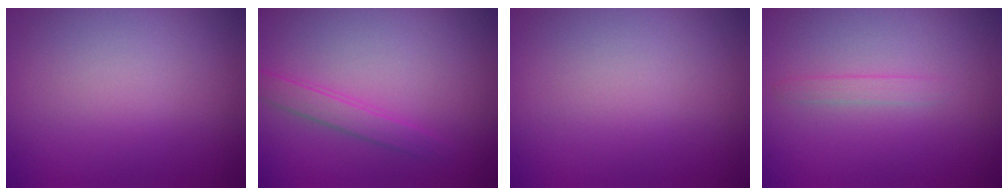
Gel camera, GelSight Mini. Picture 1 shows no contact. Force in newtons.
{"total": 1.7, "press": 1.7, "slide": 0.1}
{"total": 0.0}
{"total": 0.9, "press": 0.9, "slide": 0.1}